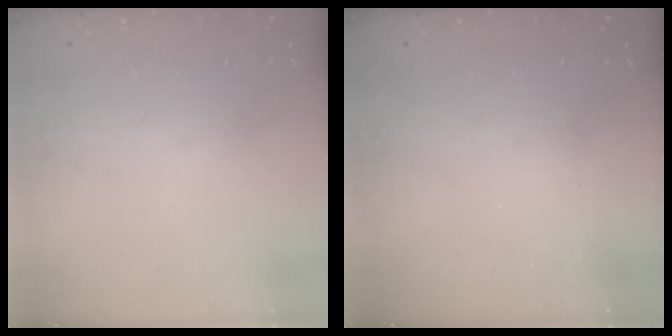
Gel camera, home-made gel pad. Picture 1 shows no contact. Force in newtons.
{"total": 2.4, "press": 2.3, "slide": 0.7}